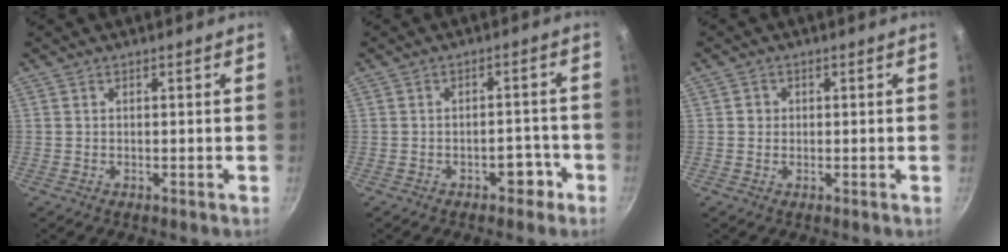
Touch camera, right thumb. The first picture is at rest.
{"total": 3.8, "force": [-2.1, 2.3, 2.2], "torque": [-0.004, 0.025, -0.020]}
{"total": 1.6, "force": [0.1, 1.5, 0.4], "torque": [0.001, 0.003, -0.001]}